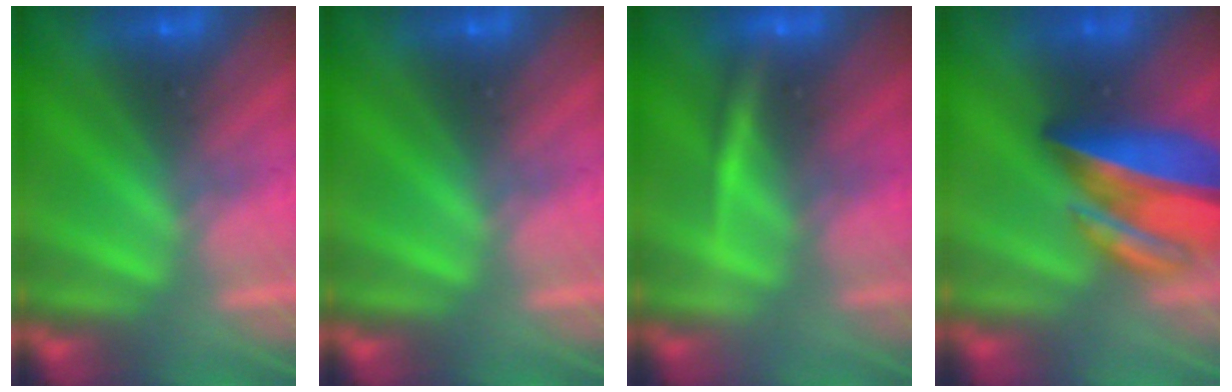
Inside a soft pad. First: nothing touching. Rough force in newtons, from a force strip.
{"total": 0.0}
{"total": 2.9}
{"total": 7.1}